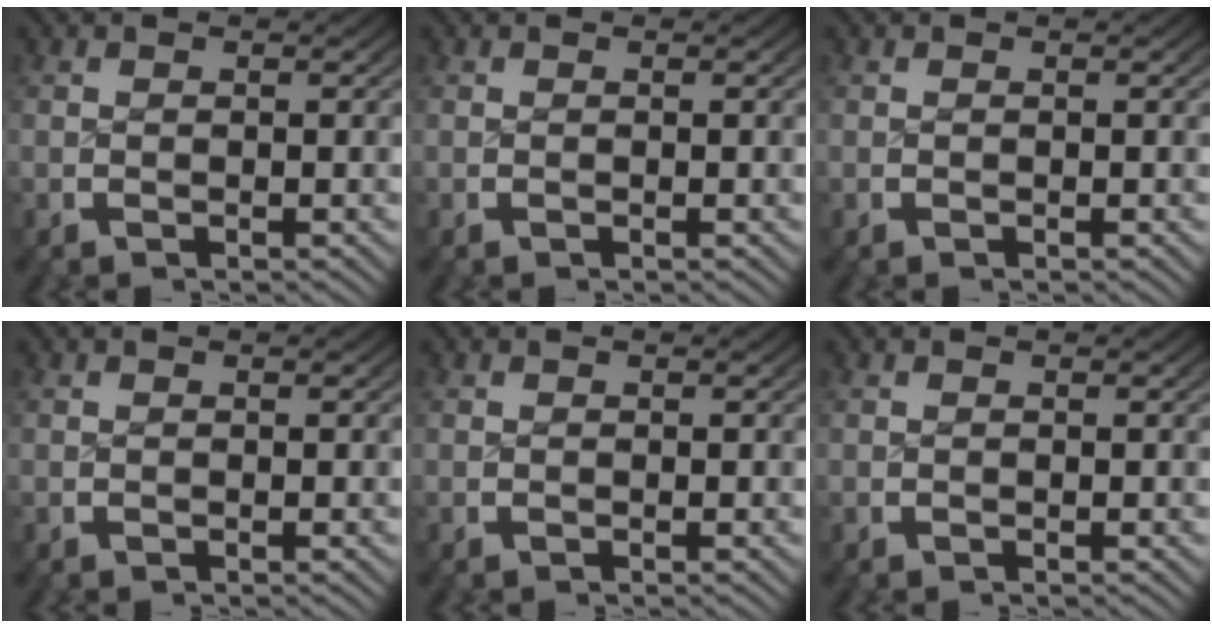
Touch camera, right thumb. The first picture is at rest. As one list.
[{"total": 0.0}, {"total": 0.0}, {"total": 0.0}, {"total": 0.0}, {"total": 0.0}]